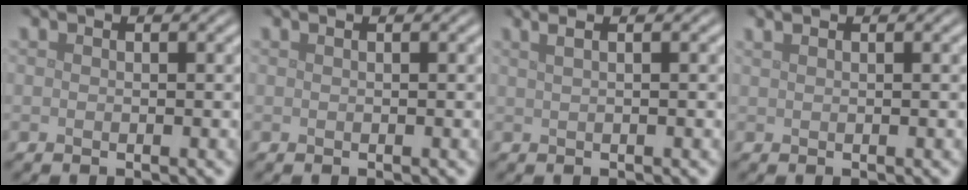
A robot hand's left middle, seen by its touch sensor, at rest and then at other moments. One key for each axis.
{"total": 0.6, "fx": 0.3, "fy": 0.3, "fz": 0.5, "tx": -0.006, "ty": 0.004, "tz": -0.001}
{"total": 4.2, "fx": 2.1, "fy": 2.2, "fz": 2.9, "tx": -0.024, "ty": 0.031, "tz": 0.001}
{"total": 1.5, "fx": 1.0, "fy": 0.6, "fz": 1.0, "tx": -0.011, "ty": 0.001, "tz": 0.006}